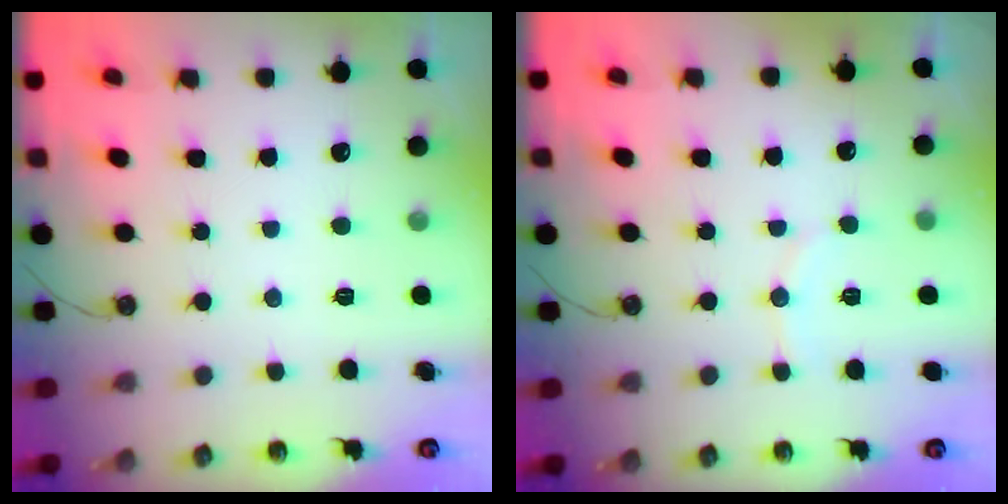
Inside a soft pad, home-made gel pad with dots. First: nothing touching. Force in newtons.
{"total": 5.8, "press": 5.4, "slide": 2.1}